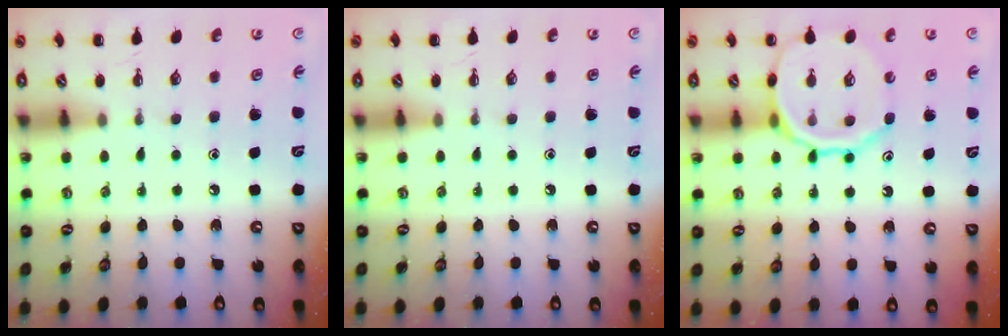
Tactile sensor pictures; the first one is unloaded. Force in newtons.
{"total": 0.0}
{"total": 14.4, "press": 14.2, "slide": 2.0}